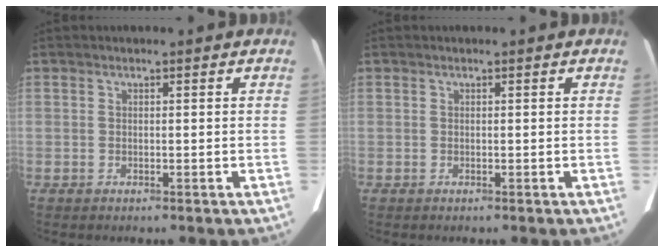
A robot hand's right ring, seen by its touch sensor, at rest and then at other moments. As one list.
[{"total": 0.0}]